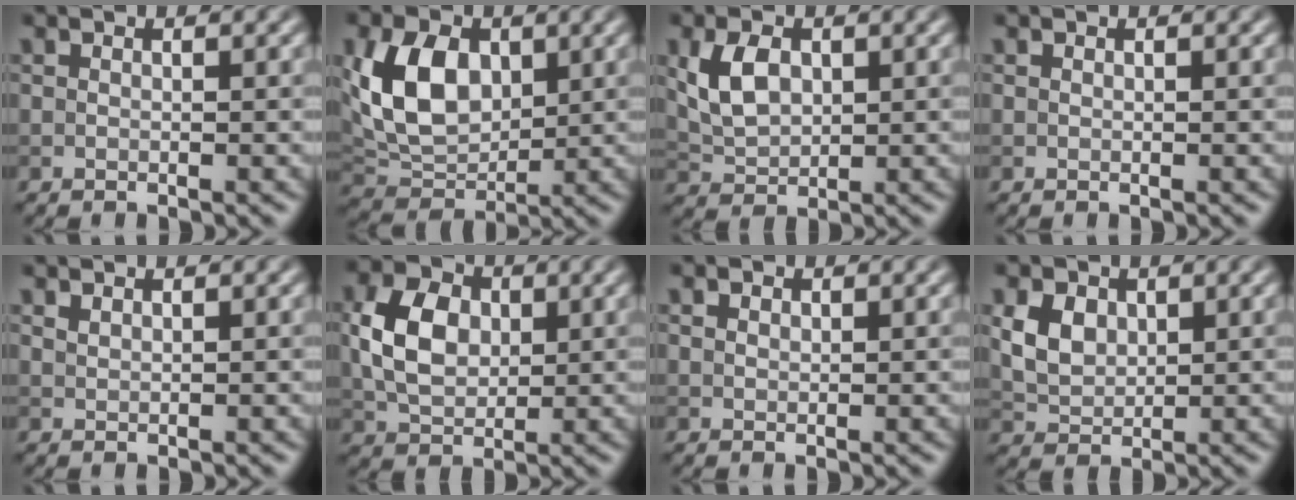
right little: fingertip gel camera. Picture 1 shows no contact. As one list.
[{"total": 8.0, "force": [1.5, 5.4, 5.7], "torque": [-0.120, 0.002, 0.027]}, {"total": 4.0, "force": [1.0, 2.7, 2.9], "torque": [-0.066, 0.003, 0.021]}, {"total": 0.0}, {"total": 0.6, "force": [0.5, 0.1, 0.2], "torque": [-0.008, 0.001, 0.015]}, {"total": 6.0, "force": [0.8, 4.3, 4.2], "torque": [-0.087, 0.008, 0.014]}, {"total": 0.9, "force": [0.6, 0.6, 0.3], "torque": [-0.006, -0.002, 0.008]}, {"total": 3.5, "force": [1.0, 2.6, 2.2], "torque": [-0.053, 0.001, 0.020]}]